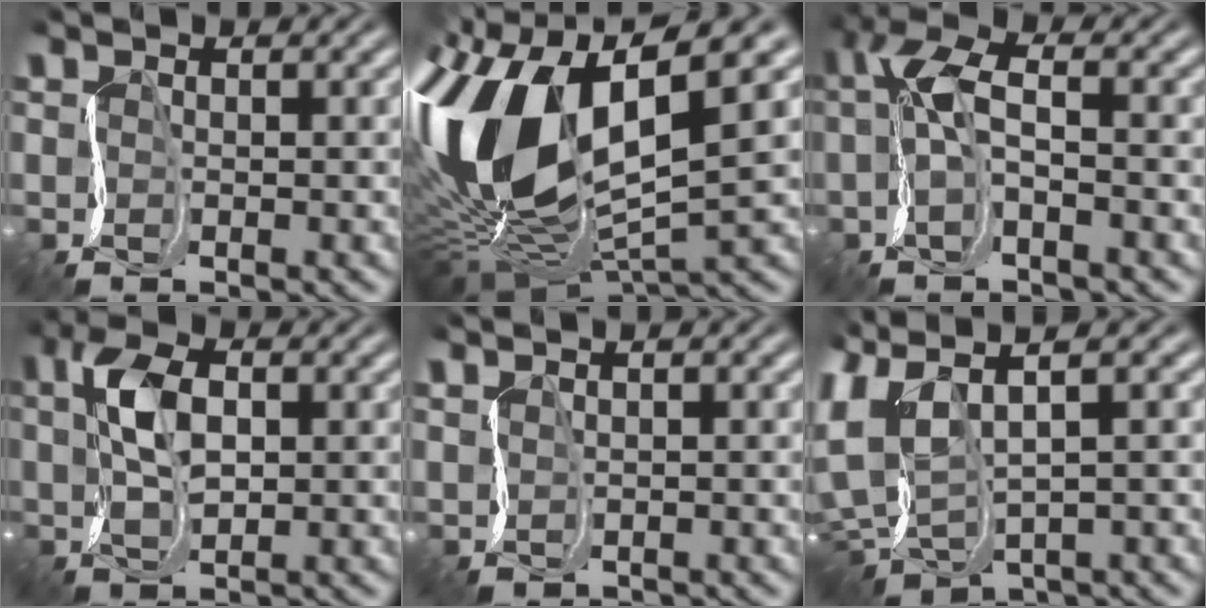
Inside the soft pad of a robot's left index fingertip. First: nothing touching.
{"total": 13.3, "force": [1.8, 6.5, 11.4], "torque": [-0.252, -0.010, 0.027]}
{"total": 3.9, "force": [-0.1, 1.4, 3.6], "torque": [-0.086, 0.012, -0.010]}
{"total": 4.3, "force": [1.2, 2.1, 3.6], "torque": [-0.080, 0.013, 0.018]}
{"total": 1.3, "force": [1.1, 0.5, 0.6], "torque": [-0.019, 0.012, 0.019]}
{"total": 7.4, "force": [1.4, 4.2, 5.9], "torque": [-0.160, -0.006, 0.028]}